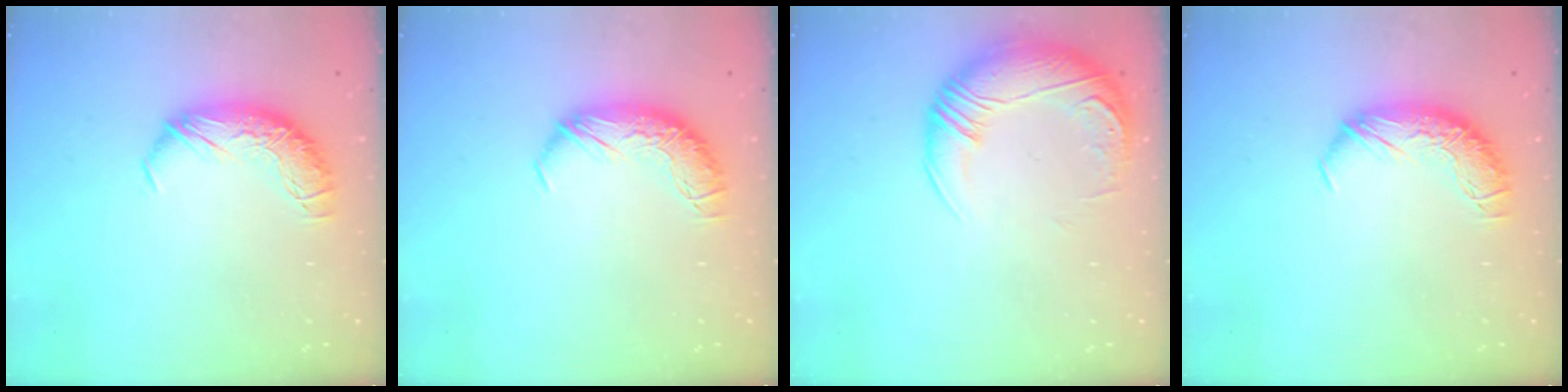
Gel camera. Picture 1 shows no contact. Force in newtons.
{"total": 0.0}
{"total": 3.0, "press": 0.1, "slide": 3.0}
{"total": 0.0}